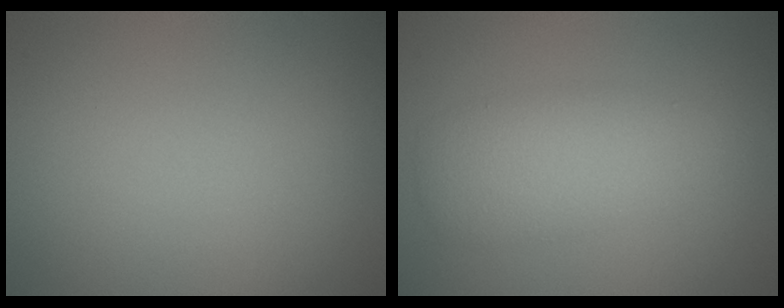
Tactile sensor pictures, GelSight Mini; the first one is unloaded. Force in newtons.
{"total": 2.9, "press": 2.9, "slide": 0.2}